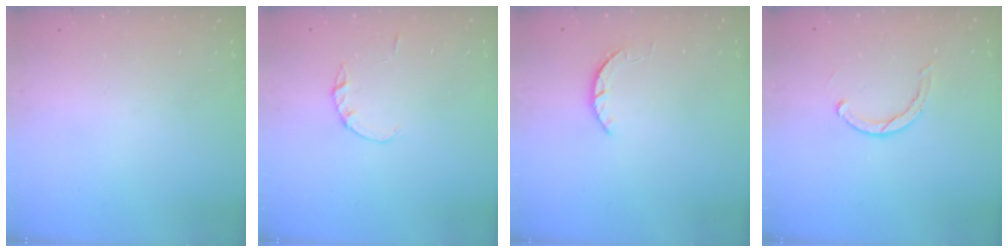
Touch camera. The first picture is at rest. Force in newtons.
{"total": 1.0, "press": 1.0, "slide": 0.2}
{"total": 1.6, "press": 1.6, "slide": 0.3}
{"total": 2.8, "press": 2.7, "slide": 0.3}